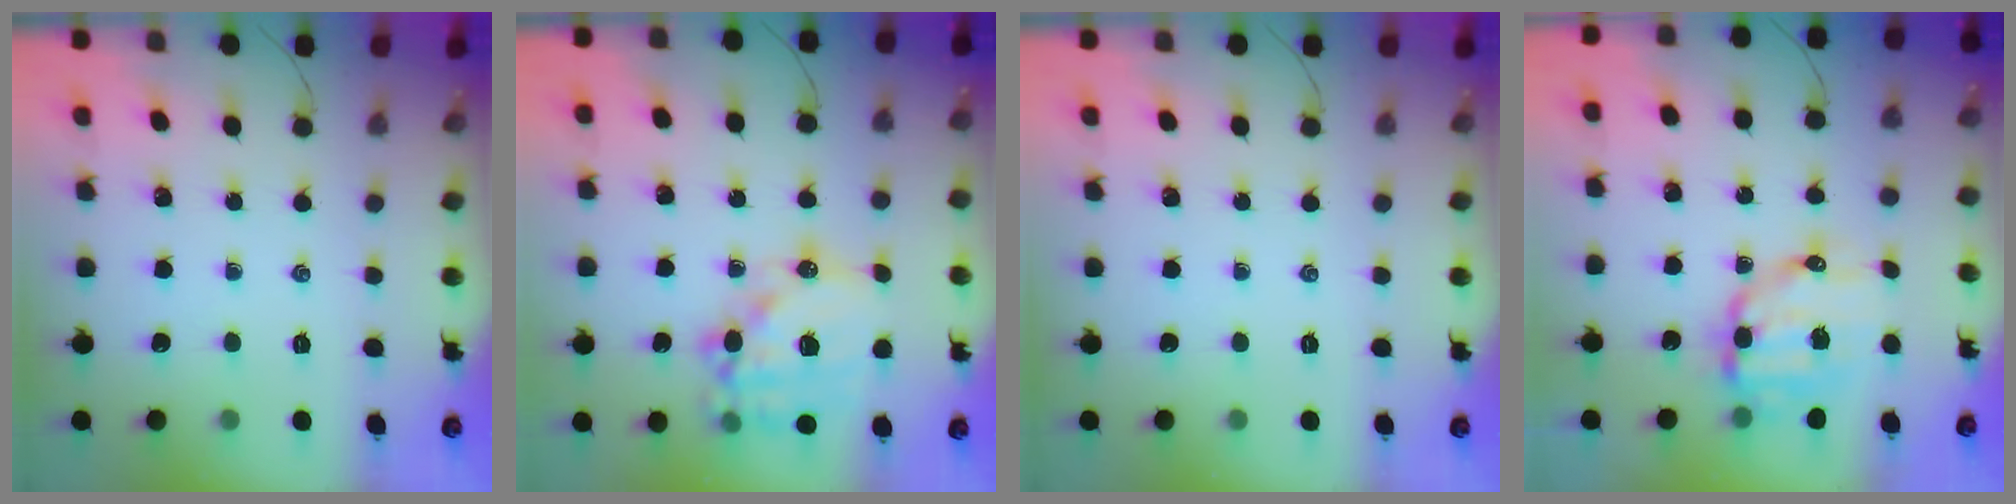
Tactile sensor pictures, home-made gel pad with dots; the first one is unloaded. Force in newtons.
{"total": 18.3, "press": 18.0, "slide": 3.4}
{"total": 0.0}
{"total": 10.7, "press": 10.5, "slide": 2.0}